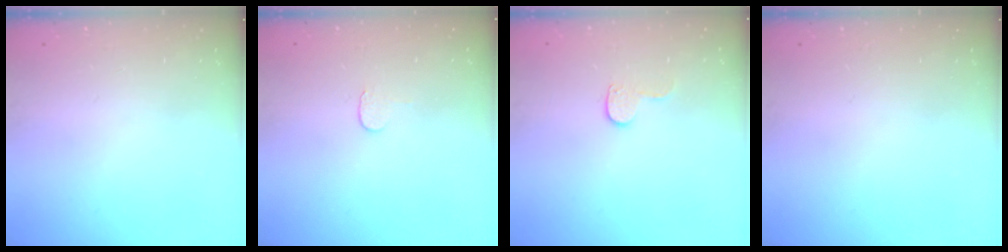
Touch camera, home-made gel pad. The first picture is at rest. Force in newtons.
{"total": 3.8, "press": 3.8, "slide": 0.4}
{"total": 6.9, "press": 6.9, "slide": 0.5}
{"total": 0.0}